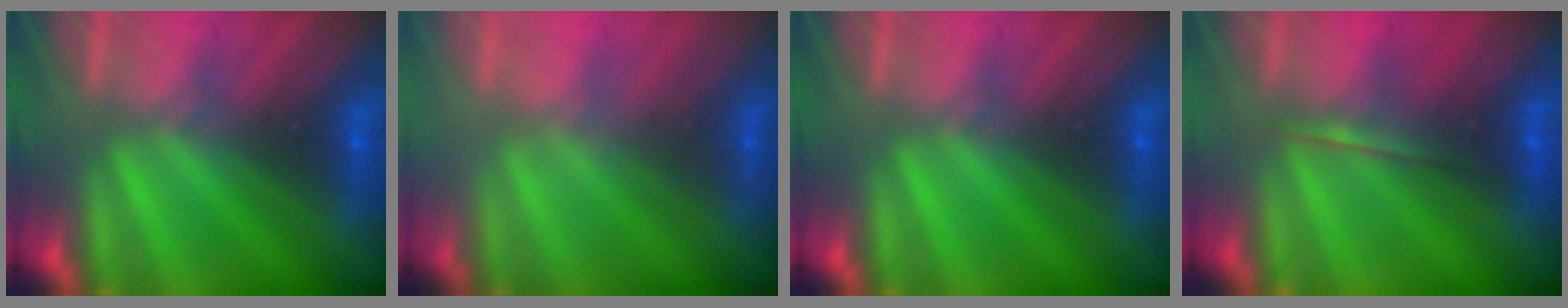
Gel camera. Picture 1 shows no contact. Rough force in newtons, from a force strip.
{"total": 2.3}
{"total": 0.0}
{"total": 1.8}